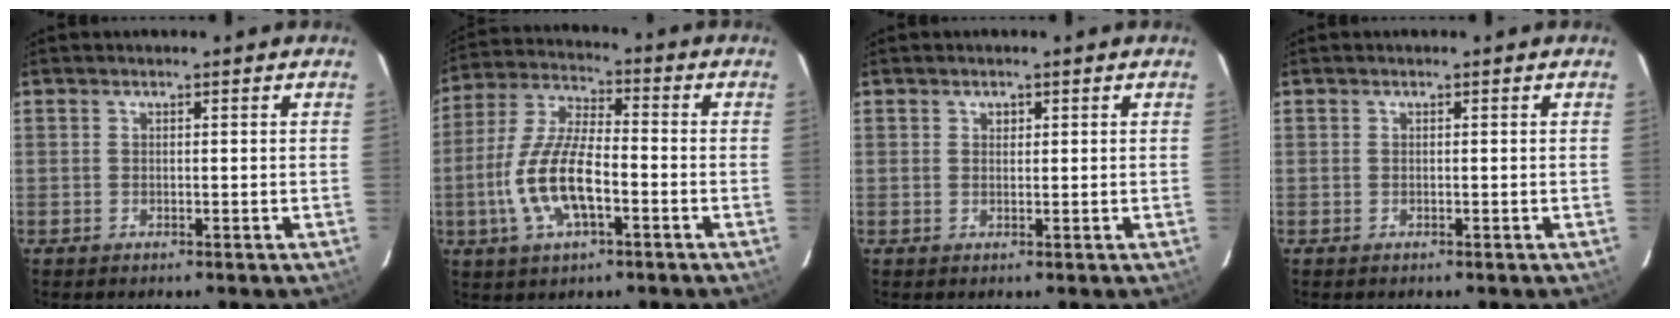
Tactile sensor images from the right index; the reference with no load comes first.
{"total": 13.1, "force": [-4.1, 4.8, 11.5], "torque": [-0.246, -0.002, -0.077]}
{"total": 0.9, "force": [0.3, 0.8, 0.2], "torque": [0.002, 0.005, 0.005]}
{"total": 0.0}